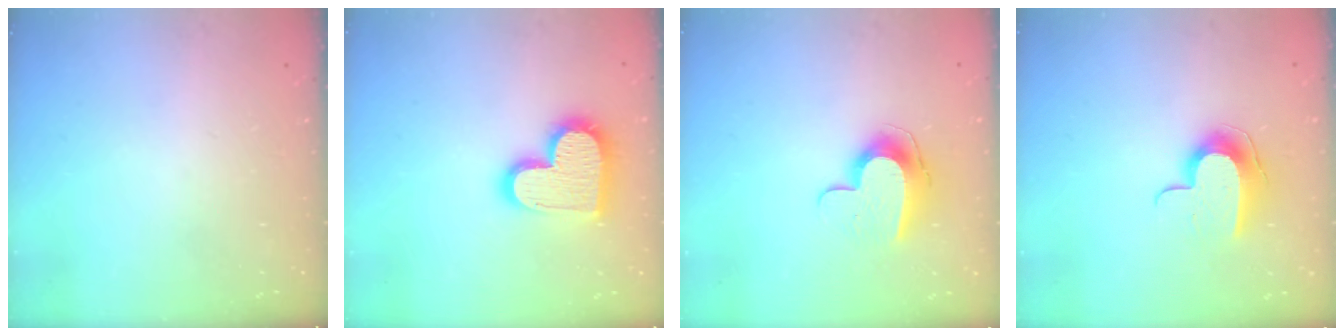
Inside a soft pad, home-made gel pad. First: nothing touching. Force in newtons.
{"total": 17.6, "press": 17.5, "slide": 1.2}
{"total": 10.1, "press": 10.1, "slide": 0.6}
{"total": 9.8, "press": 9.8, "slide": 0.7}